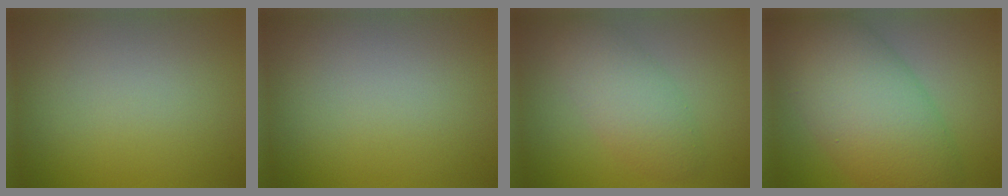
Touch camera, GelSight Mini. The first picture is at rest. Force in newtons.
{"total": 0.0}
{"total": 3.8, "press": 3.8, "slide": 0.2}
{"total": 9.9, "press": 9.9, "slide": 0.1}